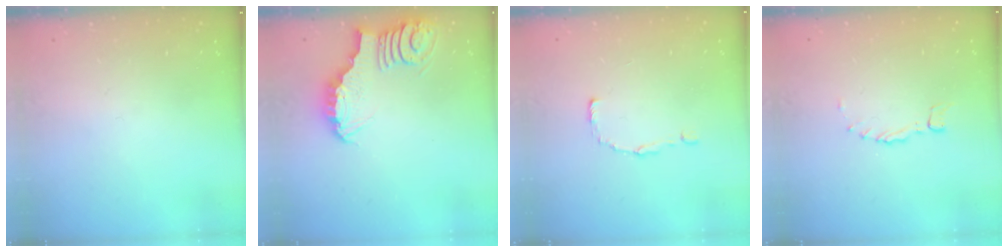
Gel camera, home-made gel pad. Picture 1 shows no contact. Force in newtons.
{"total": 4.0, "press": 4.0, "slide": 0.4}
{"total": 0.6, "press": 0.6, "slide": 0.0}
{"total": 0.0}